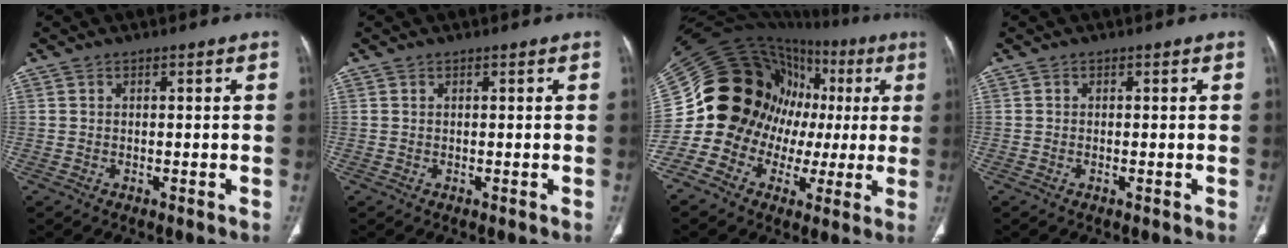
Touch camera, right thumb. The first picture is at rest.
{"total": 0.0}
{"total": 23.7, "force": [0.5, 19.2, 13.8], "torque": [-0.183, 0.078, 0.011]}
{"total": 0.5, "force": [-0.2, 0.2, 0.4], "torque": [-0.010, 0.000, -0.006]}